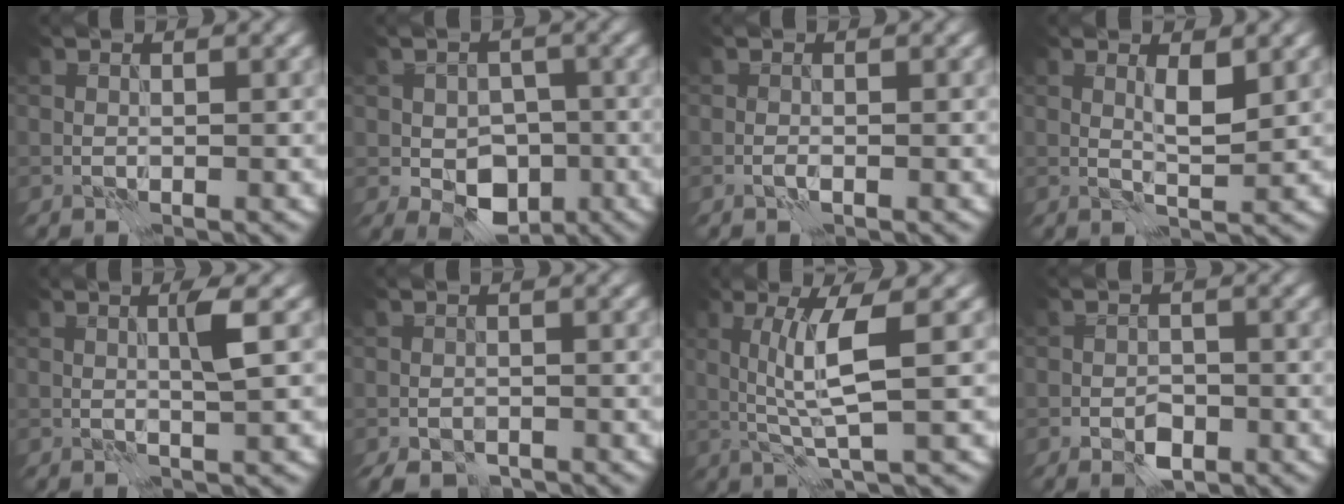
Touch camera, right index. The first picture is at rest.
{"total": 5.8, "force": [-1.8, 4.1, 3.7], "torque": [-0.059, -0.009, -0.028]}
{"total": 0.7, "force": [-0.4, 0.2, 0.5], "torque": [-0.014, 0.000, -0.008]}
{"total": 2.0, "force": [0.9, 0.2, 1.8], "torque": [-0.033, -0.004, 0.016]}
{"total": 1.9, "force": [0.6, -0.1, 1.8], "torque": [-0.037, 0.001, 0.010]}
{"total": 2.9, "force": [-2.3, 1.5, 1.1], "torque": [-0.021, -0.010, -0.039]}
{"total": 4.5, "force": [0.5, 0.3, 4.4], "torque": [-0.087, -0.002, 0.016]}
{"total": 2.5, "force": [-1.3, 1.5, 1.5], "torque": [-0.024, 0.000, -0.024]}